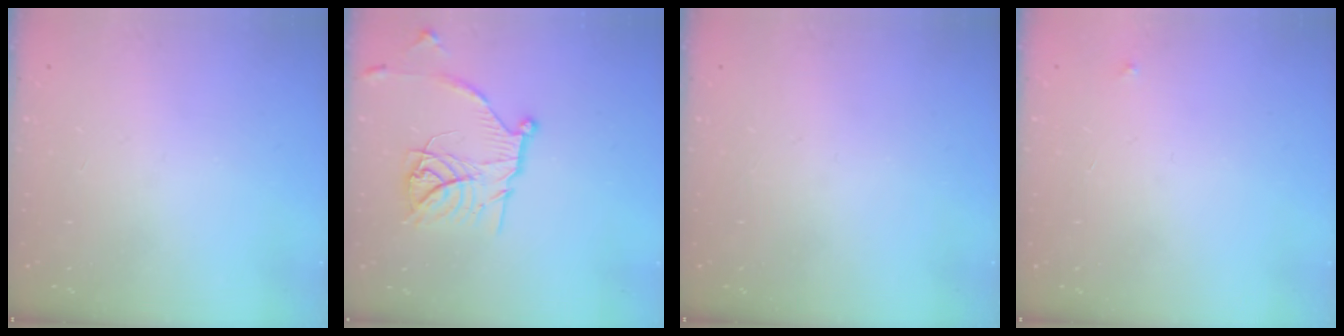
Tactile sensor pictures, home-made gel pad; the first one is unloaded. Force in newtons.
{"total": 16.4, "press": 16.4, "slide": 1.3}
{"total": 0.0}
{"total": 2.5, "press": 2.4, "slide": 0.4}